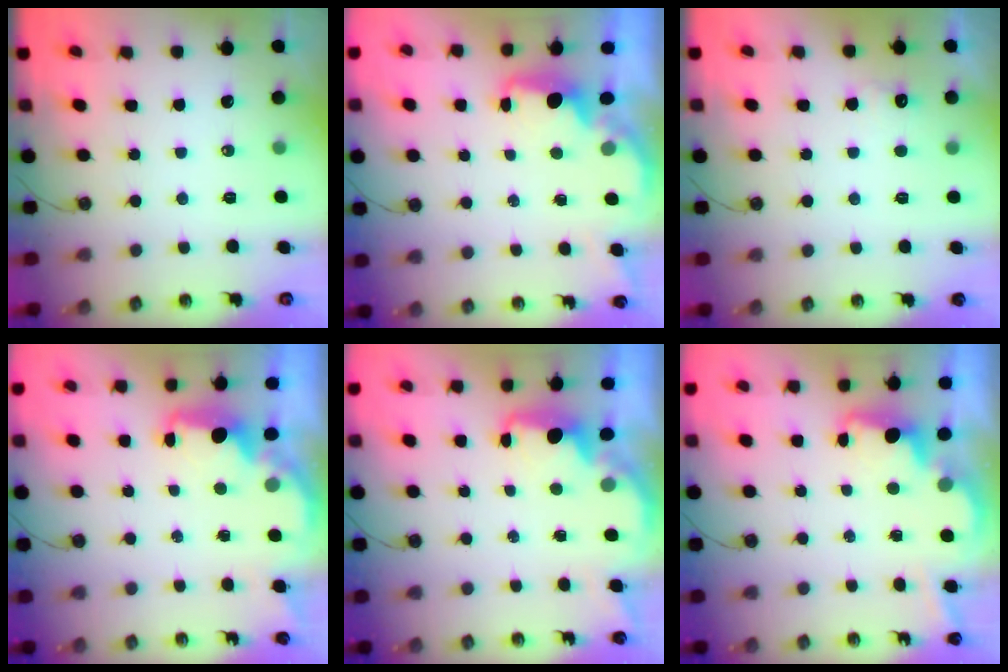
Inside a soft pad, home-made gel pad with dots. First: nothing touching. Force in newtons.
{"total": 2.1, "press": 2.0, "slide": 0.8}
{"total": 5.7, "press": 5.6, "slide": 1.3}
{"total": 2.5, "press": 2.3, "slide": 0.7}
{"total": 2.4, "press": 2.2, "slide": 0.8}
{"total": 3.5, "press": 3.4, "slide": 0.8}